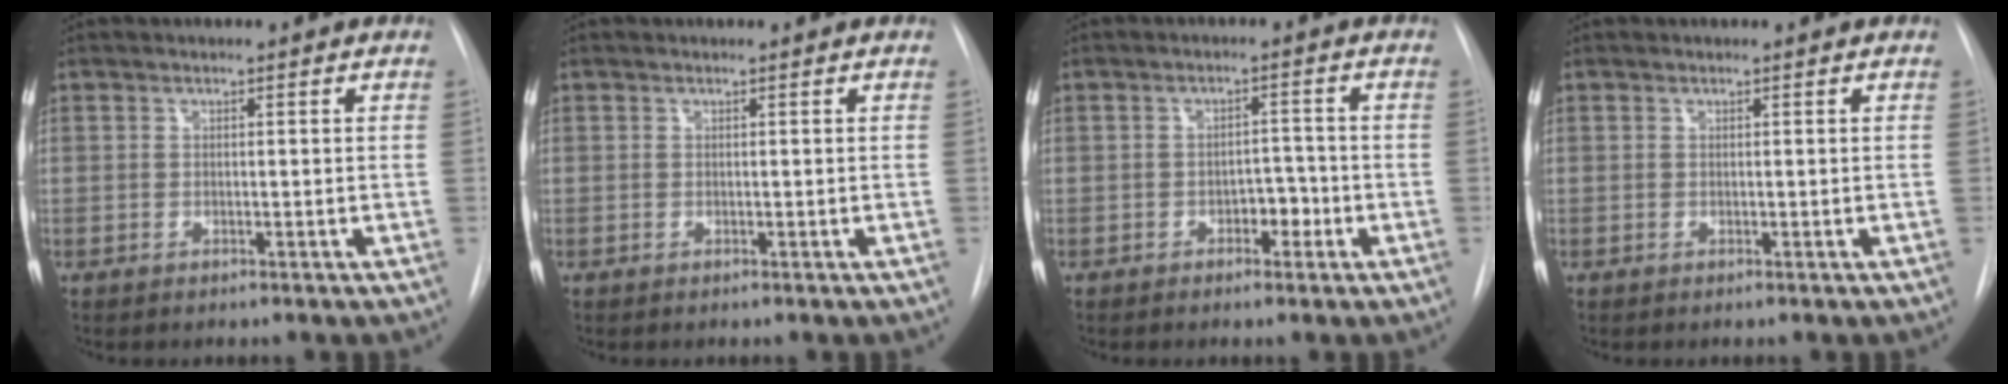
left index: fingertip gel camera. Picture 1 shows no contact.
{"total": 0.0}
{"total": 2.9, "force": [-1.4, 1.6, 1.9], "torque": [-0.019, 0.008, -0.020]}
{"total": 0.0}